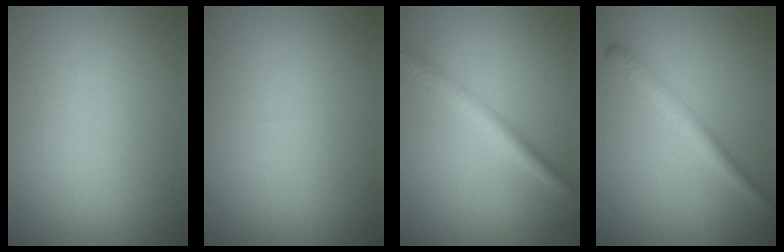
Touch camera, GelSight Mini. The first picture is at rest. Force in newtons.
{"total": 0.0}
{"total": 3.0, "press": 3.0, "slide": 0.0}
{"total": 2.6, "press": 2.6, "slide": 0.1}